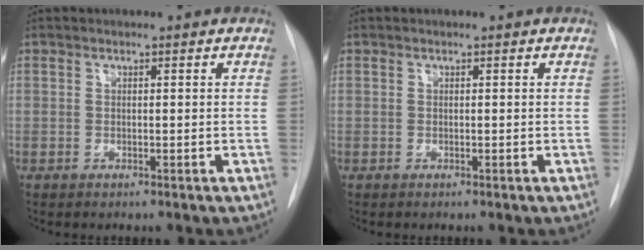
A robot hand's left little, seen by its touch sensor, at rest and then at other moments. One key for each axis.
{"total": 0.0}